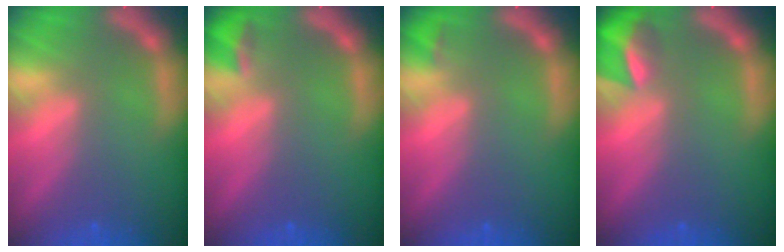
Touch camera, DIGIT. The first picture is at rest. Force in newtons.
{"total": 1.9}
{"total": 0.9}
{"total": 4.4}